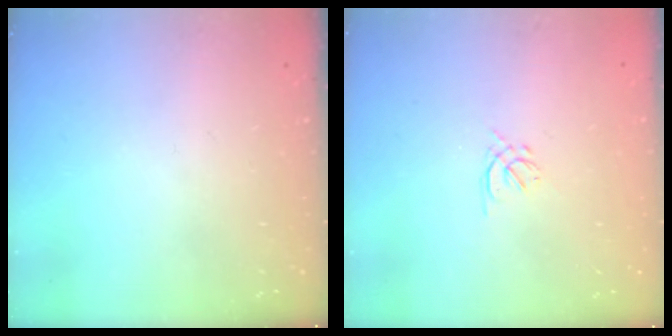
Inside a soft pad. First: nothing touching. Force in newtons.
{"total": 1.3, "press": 1.2, "slide": 0.5}